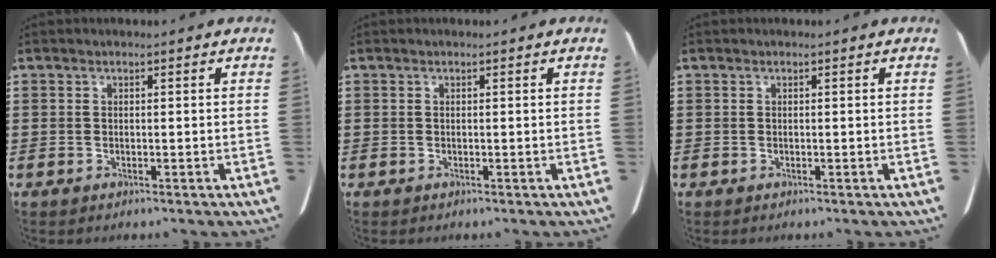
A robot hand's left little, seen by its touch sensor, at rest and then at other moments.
{"total": 0.0}
{"total": 0.0}